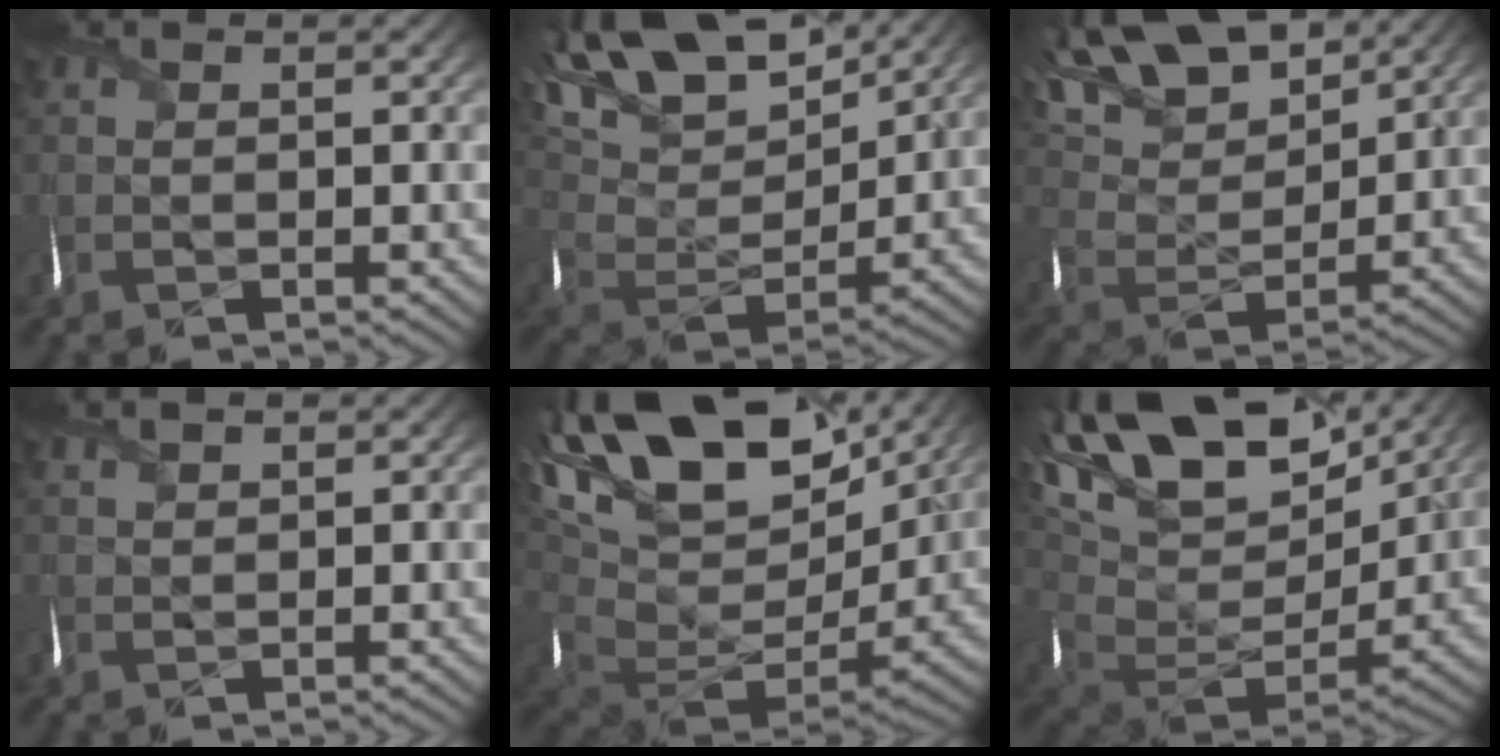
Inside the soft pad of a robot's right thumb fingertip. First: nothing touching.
{"total": 17.5, "force": [11.6, 7.9, 10.5], "torque": [-0.252, 0.041, 0.180]}
{"total": 16.1, "force": [11.3, 7.0, 9.0], "torque": [-0.224, 0.036, 0.169]}
{"total": 2.2, "force": [1.9, 0.5, 1.0], "torque": [-0.027, 0.010, 0.040]}
{"total": 21.5, "force": [7.9, 12.2, 15.8], "torque": [-0.295, -0.002, 0.181]}
{"total": 20.5, "force": [9.4, 11.2, 14.4], "torque": [-0.278, 0.011, 0.176]}